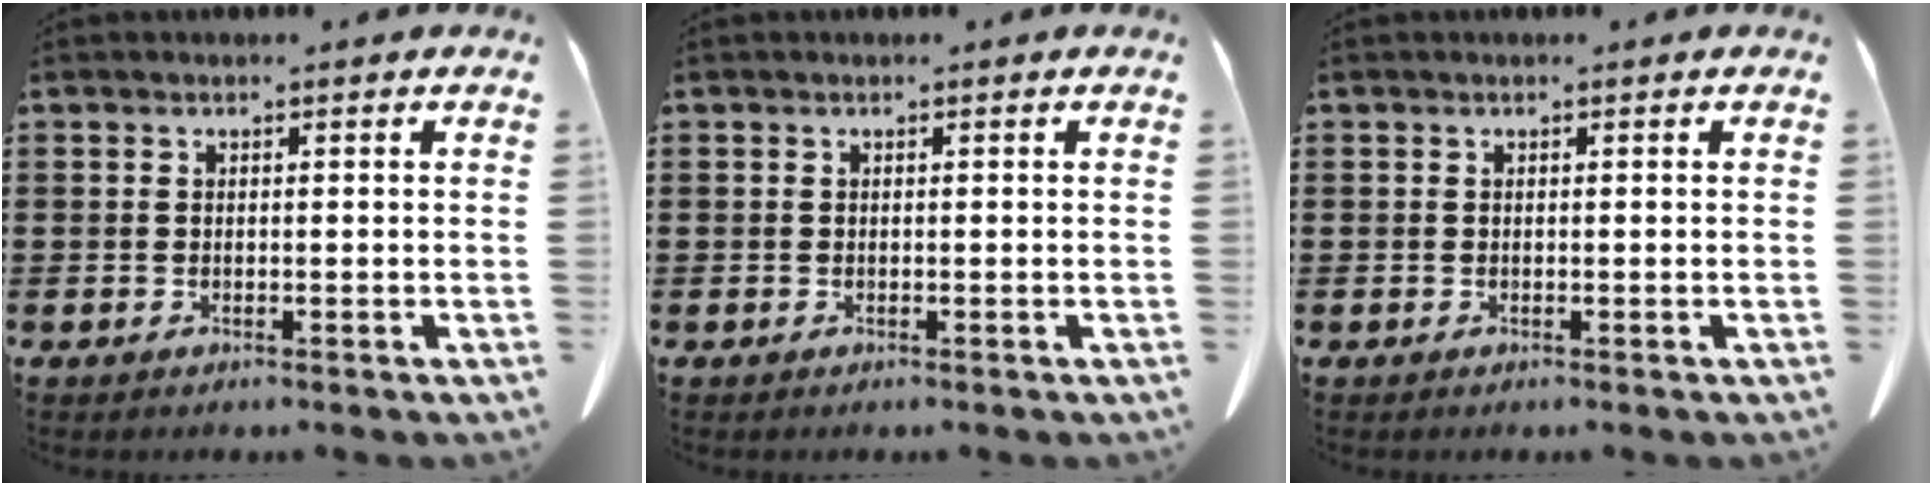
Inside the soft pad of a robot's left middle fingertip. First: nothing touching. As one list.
[{"total": 0.0}, {"total": 0.0}]